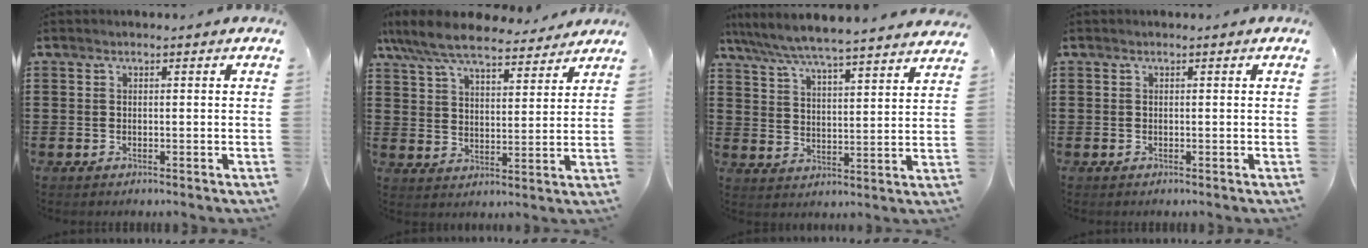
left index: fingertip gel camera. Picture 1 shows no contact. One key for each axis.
{"total": 8.5, "fx": 7.7, "fy": 1.6, "fz": 3.3, "tx": -0.097, "ty": -0.036, "tz": 0.139}
{"total": 6.2, "fx": 6.0, "fy": -0.1, "fz": 1.8, "tx": -0.062, "ty": -0.038, "tz": 0.102}
{"total": 0.0}